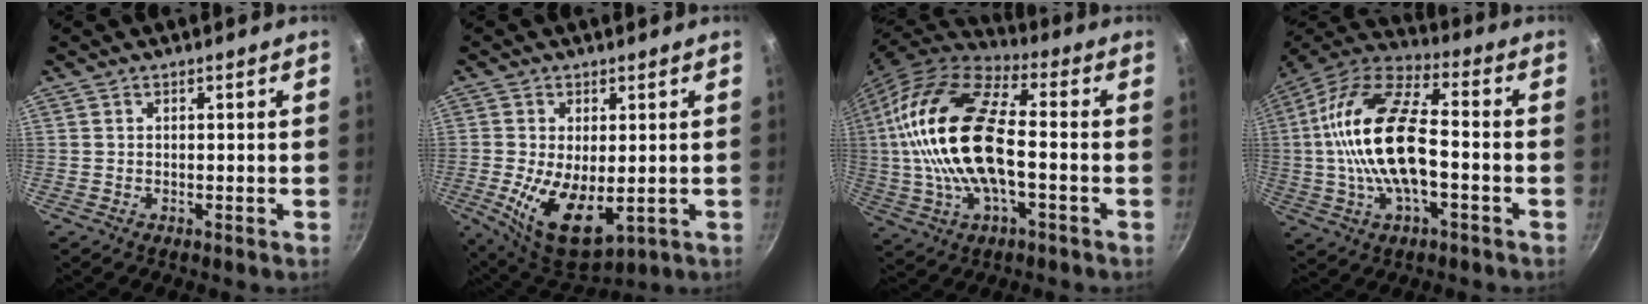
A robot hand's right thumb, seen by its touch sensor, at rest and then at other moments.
{"total": 12.6, "force": [-1.5, 6.5, 10.7], "torque": [-0.179, -0.014, -0.010]}
{"total": 22.3, "force": [-0.6, 10.3, 19.8], "torque": [-0.381, 0.031, -0.022]}
{"total": 20.1, "force": [-1.8, 9.1, 17.9], "torque": [-0.331, 0.039, -0.049]}